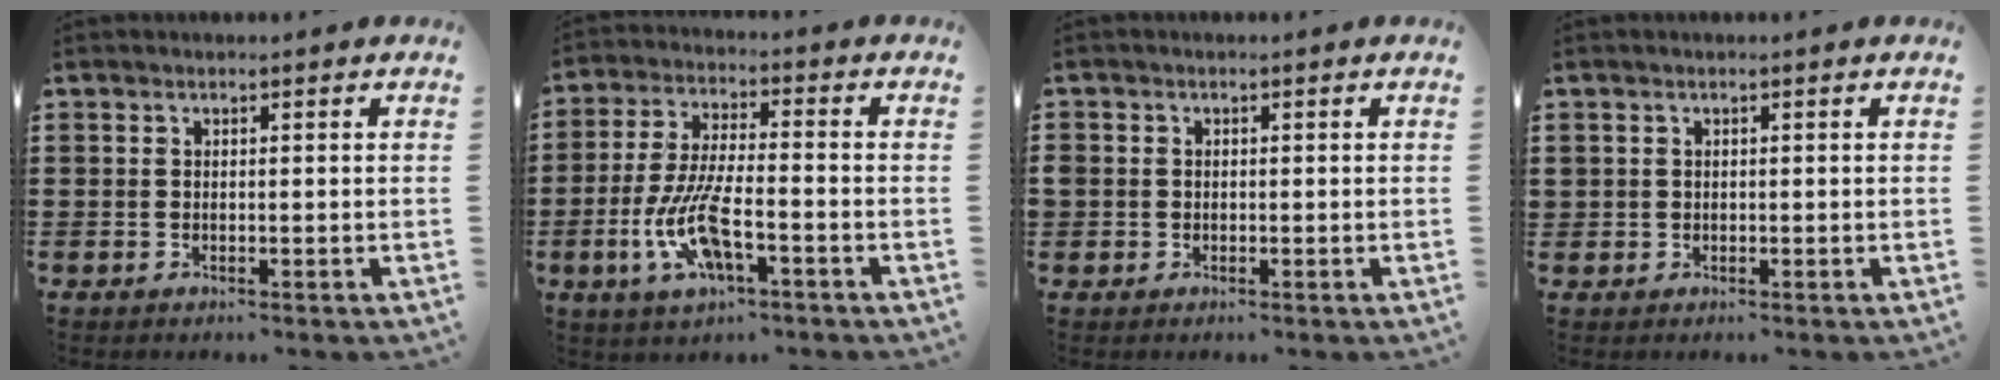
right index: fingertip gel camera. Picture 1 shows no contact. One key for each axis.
{"total": 10.1, "fx": -3.8, "fy": 3.2, "fz": 8.8, "tx": -0.196, "ty": -0.010, "tz": -0.072}
{"total": 1.1, "fx": -0.1, "fy": 1.1, "fz": 0.2, "tx": -0.007, "ty": 0.005, "tz": -0.003}
{"total": 0.8, "fx": 0.2, "fy": 0.8, "fz": 0.1, "tx": -0.003, "ty": 0.004, "tz": 0.004}